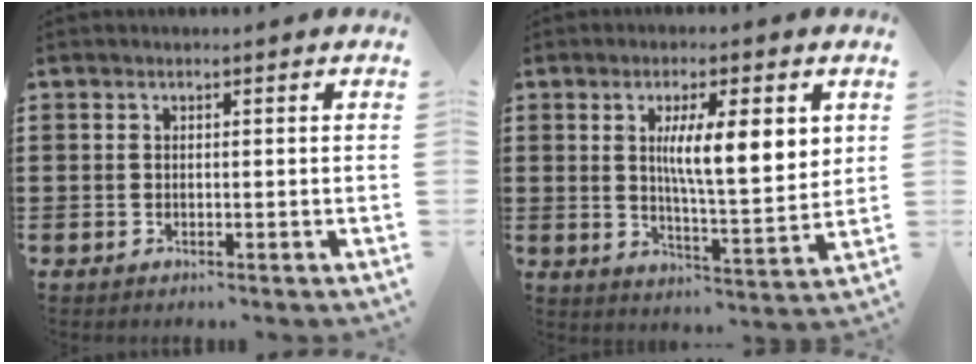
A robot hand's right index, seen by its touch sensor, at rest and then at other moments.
{"total": 9.3, "force": [2.8, 2.3, 8.6], "torque": [-0.146, -0.005, 0.040]}